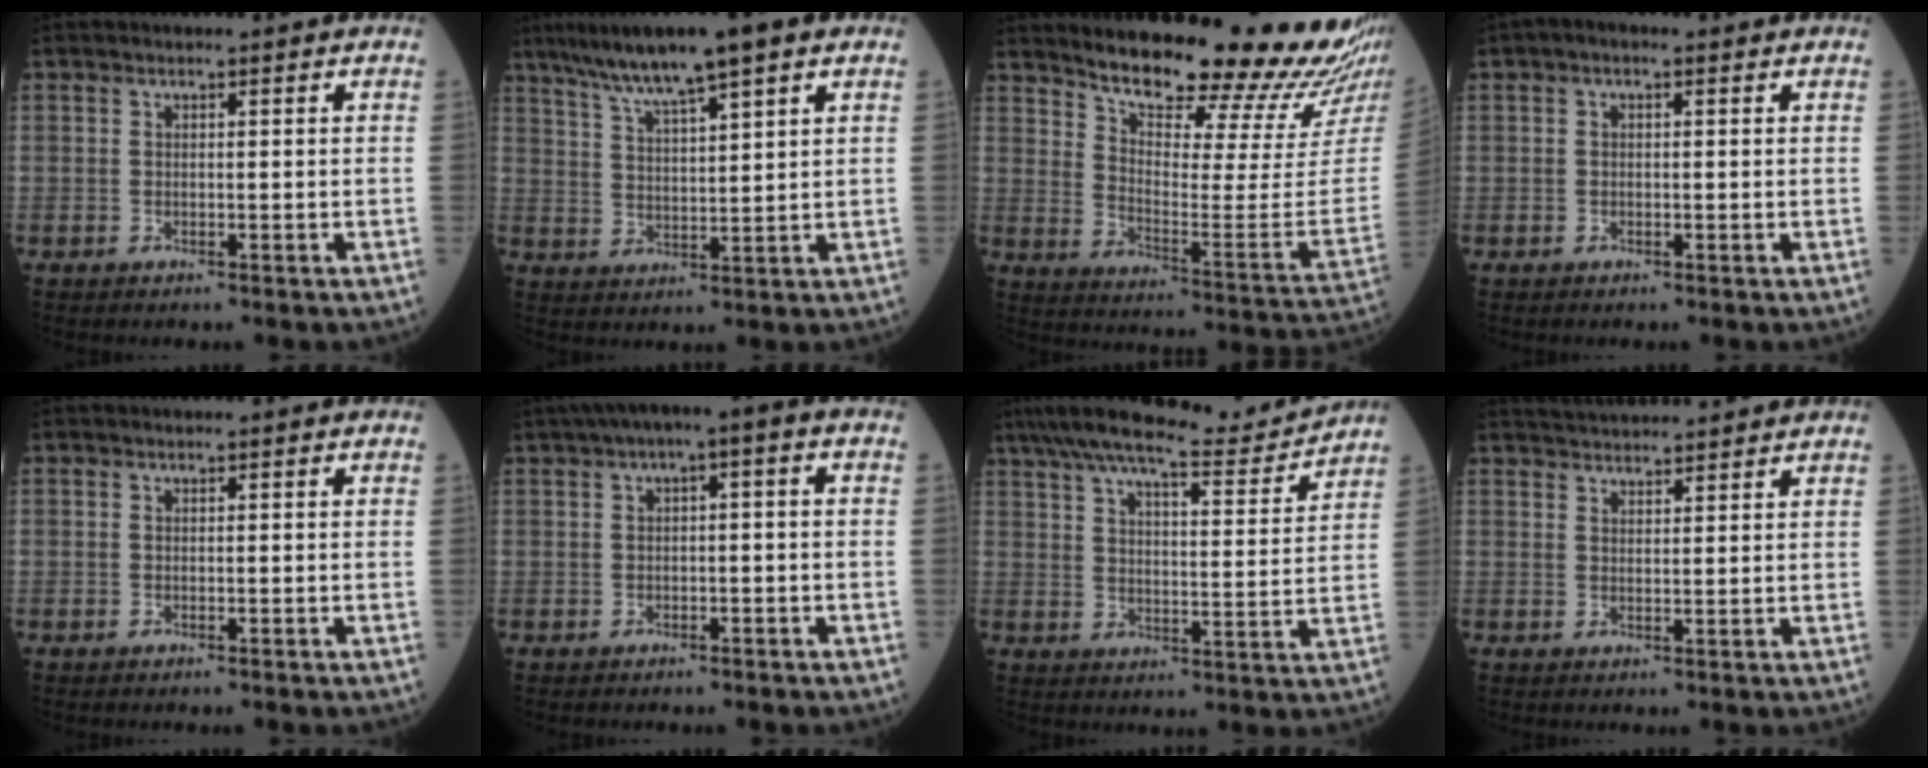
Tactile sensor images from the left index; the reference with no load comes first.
{"total": 11.4, "force": [7.9, 0.8, 8.2], "torque": [-0.138, 0.022, 0.133]}
{"total": 24.0, "force": [21.3, 1.1, 11.0], "torque": [-0.167, -0.106, 0.278]}
{"total": 1.7, "force": [0.7, 0.8, 1.4], "torque": [-0.028, 0.013, 0.006]}
{"total": 0.0}
{"total": 5.4, "force": [1.1, 1.3, 5.1], "torque": [-0.080, 0.034, 0.008]}
{"total": 13.2, "force": [12.4, 0.1, 4.6], "torque": [-0.078, -0.014, 0.182]}
{"total": 8.2, "force": [7.9, 0.5, 2.4], "torque": [-0.040, 0.029, 0.114]}